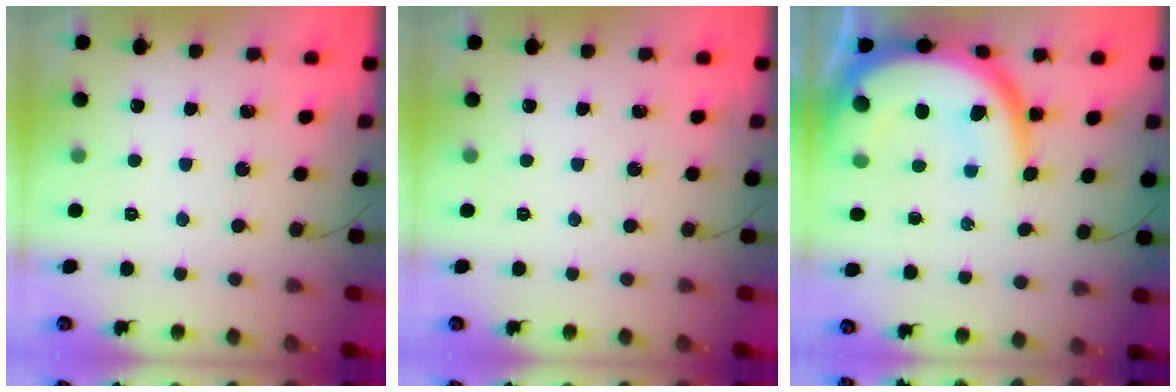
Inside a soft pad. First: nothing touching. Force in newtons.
{"total": 0.0}
{"total": 18.4, "press": 18.3, "slide": 1.9}